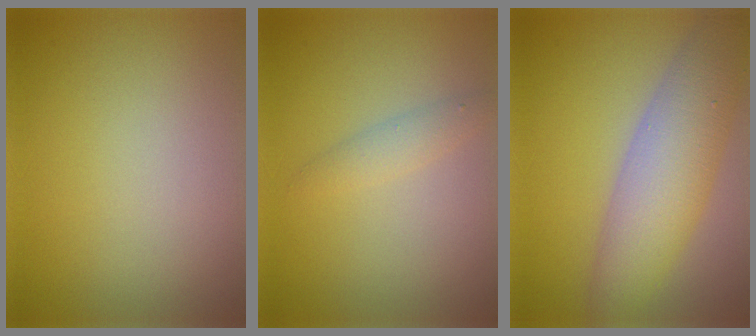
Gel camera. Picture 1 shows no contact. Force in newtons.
{"total": 1.4, "press": 1.4, "slide": 0.0}
{"total": 6.8, "press": 6.8, "slide": 0.3}